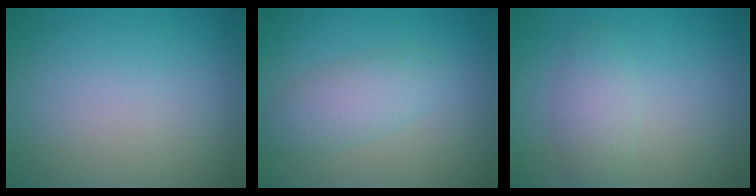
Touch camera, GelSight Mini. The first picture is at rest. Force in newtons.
{"total": 2.8, "press": 2.8, "slide": 0.1}
{"total": 2.4, "press": 2.4, "slide": 0.0}